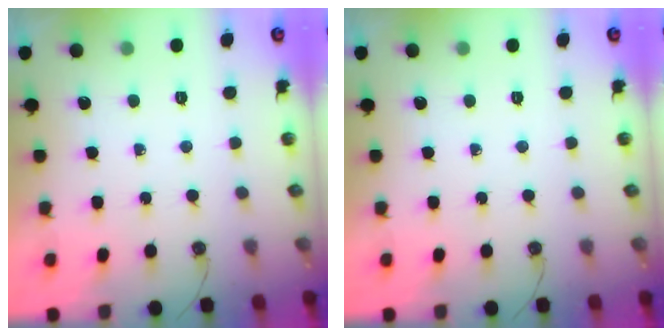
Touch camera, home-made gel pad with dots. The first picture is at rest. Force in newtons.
{"total": 0.0}